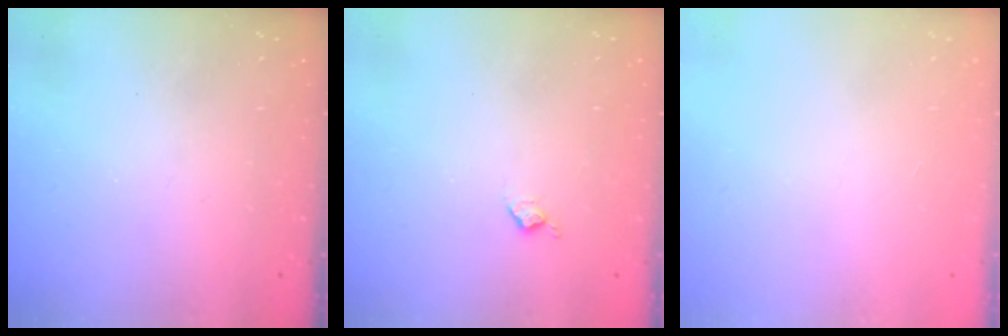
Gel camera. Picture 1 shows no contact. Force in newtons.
{"total": 6.1, "press": 6.1, "slide": 0.7}
{"total": 0.0}